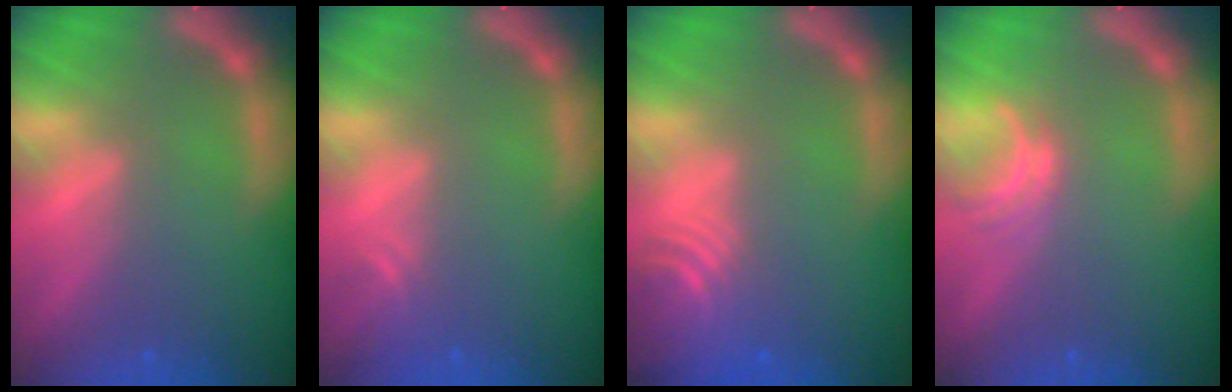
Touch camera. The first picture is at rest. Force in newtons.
{"total": 1.5}
{"total": 6.0}
{"total": 2.0}